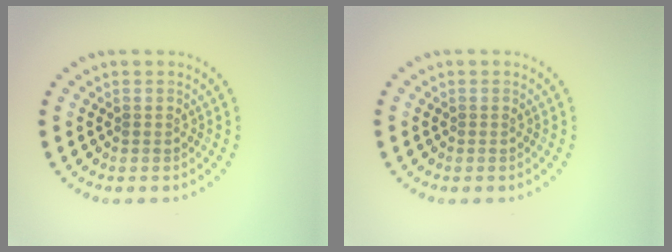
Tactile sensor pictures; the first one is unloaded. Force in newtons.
{"total": 0.0}